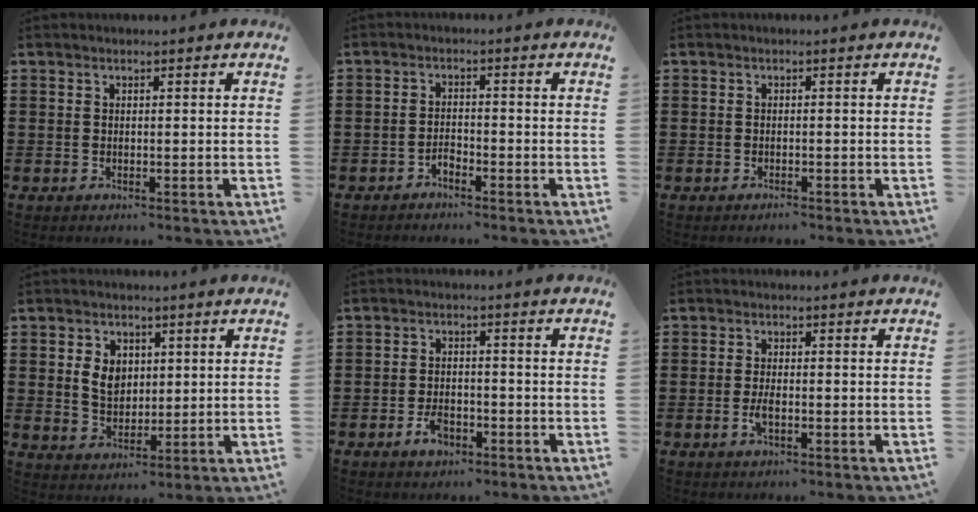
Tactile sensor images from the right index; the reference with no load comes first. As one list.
[{"total": 1.7, "force": [-1.5, 0.6, 0.4], "torque": [-0.014, 0.001, -0.032]}, {"total": 0.7, "force": [-0.6, 0.1, 0.3], "torque": [-0.008, -0.003, -0.012]}, {"total": 5.0, "force": [1.1, 3.8, 3.0], "torque": [-0.071, 0.012, 0.018]}, {"total": 3.4, "force": [-1.9, 1.8, 2.1], "torque": [-0.045, -0.001, -0.039]}, {"total": 2.4, "force": [-0.8, 0.8, 2.2], "torque": [-0.048, -0.002, -0.016]}]